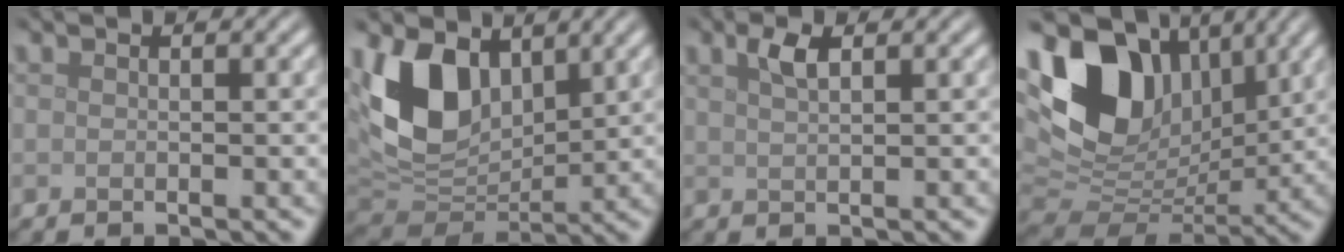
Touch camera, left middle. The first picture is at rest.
{"total": 9.6, "force": [3.3, 6.4, 6.4], "torque": [-0.149, -0.017, 0.064]}
{"total": 1.8, "force": [1.1, 0.5, 1.4], "torque": [-0.028, 0.005, 0.022]}
{"total": 12.0, "force": [4.5, 8.3, 7.4], "torque": [-0.146, 0.013, 0.086]}